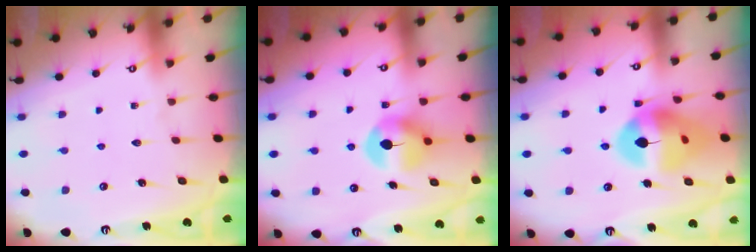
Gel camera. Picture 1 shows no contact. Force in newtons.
{"total": 8.4, "press": 8.3, "slide": 1.2}
{"total": 16.3, "press": 16.1, "slide": 2.2}